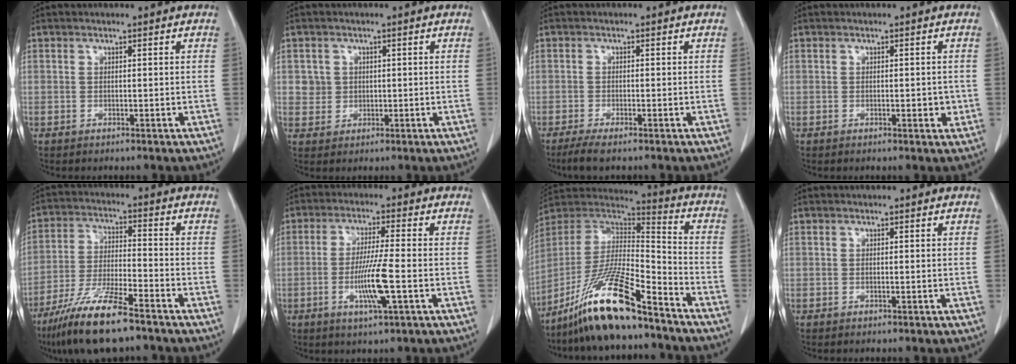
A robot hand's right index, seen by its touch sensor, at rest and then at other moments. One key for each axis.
{"total": 2.7, "fx": 0.6, "fy": 2.6, "fz": 0.2, "tx": 0.005, "ty": 0.003, "tz": 0.011}
{"total": 3.5, "fx": -2.7, "fy": 0.4, "fz": 2.2, "tx": -0.041, "ty": -0.009, "tz": -0.045}
{"total": 1.9, "fx": -0.4, "fy": 0.8, "fz": 1.7, "tx": -0.024, "ty": -0.001, "tz": -0.002}
{"total": 12.6, "fx": -9.1, "fy": 1.6, "fz": 8.6, "tx": -0.170, "ty": -0.030, "tz": -0.165}
{"total": 7.8, "fx": -2.2, "fy": -0.3, "fz": 7.5, "tx": -0.142, "ty": -0.012, "tz": -0.042}
{"total": 17.6, "fx": -12.9, "fy": 2.0, "fz": 11.8, "tx": -0.237, "ty": -0.011, "tz": -0.237}
{"total": 0.0}